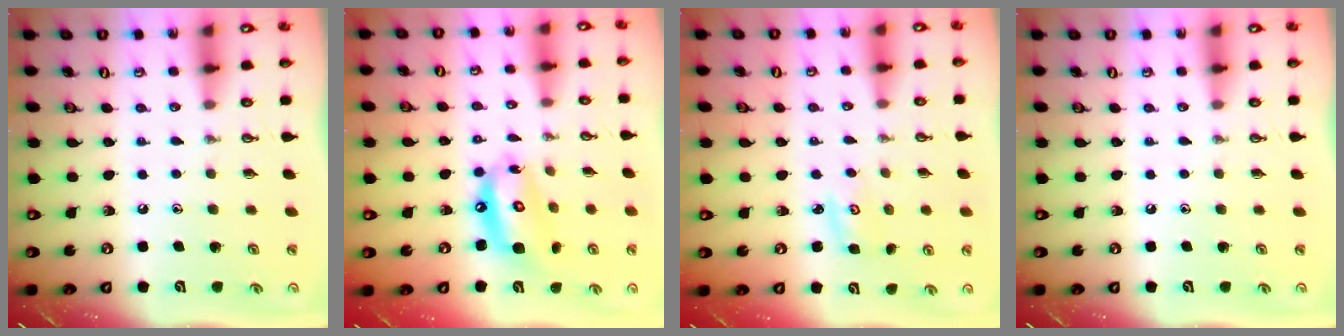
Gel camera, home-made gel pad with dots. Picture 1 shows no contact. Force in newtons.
{"total": 12.9, "press": 12.7, "slide": 1.9}
{"total": 2.6, "press": 2.6, "slide": 0.3}
{"total": 0.0}